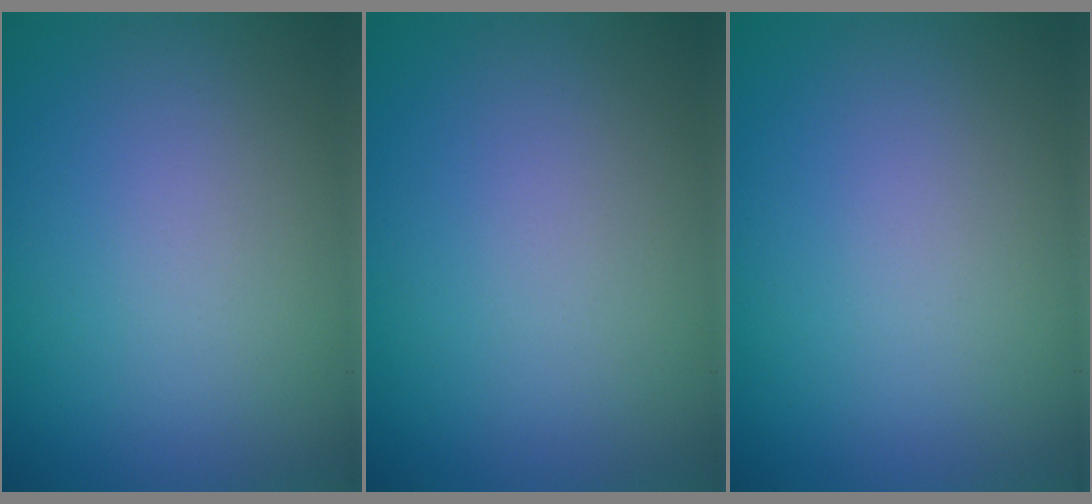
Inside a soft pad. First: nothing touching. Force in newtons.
{"total": 0.0}
{"total": 0.0}